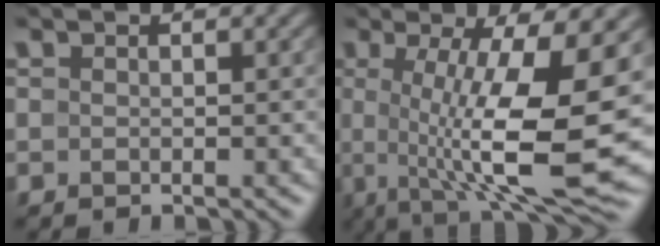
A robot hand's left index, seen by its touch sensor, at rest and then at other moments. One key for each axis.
{"total": 12.7, "fx": -0.2, "fy": 3.1, "fz": 12.3, "tx": -0.186, "ty": -0.013, "tz": -0.001}